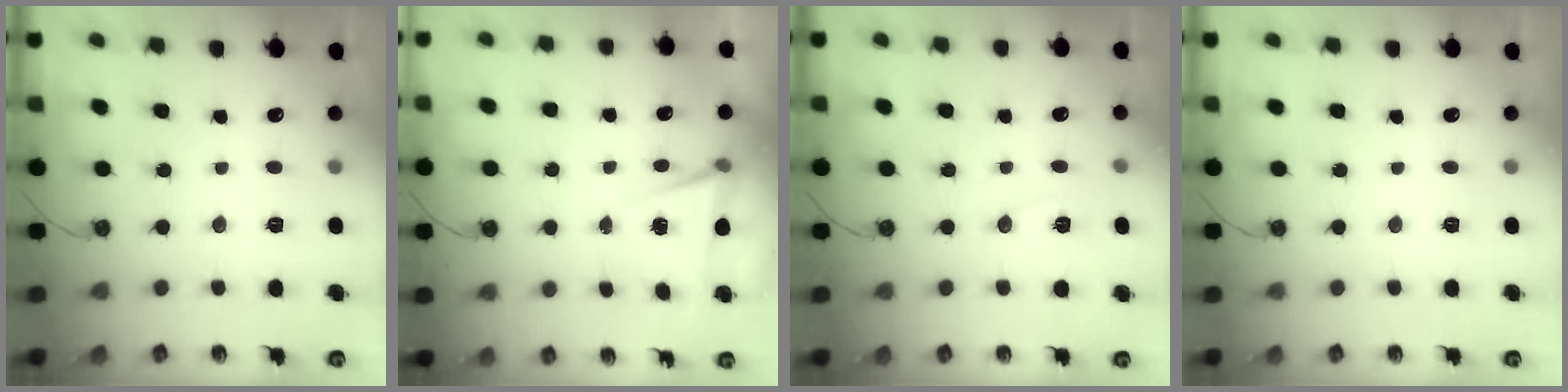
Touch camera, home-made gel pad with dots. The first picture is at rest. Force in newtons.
{"total": 5.3, "press": 2.9, "slide": 4.4}
{"total": 6.1, "press": 4.9, "slide": 3.6}
{"total": 0.0}